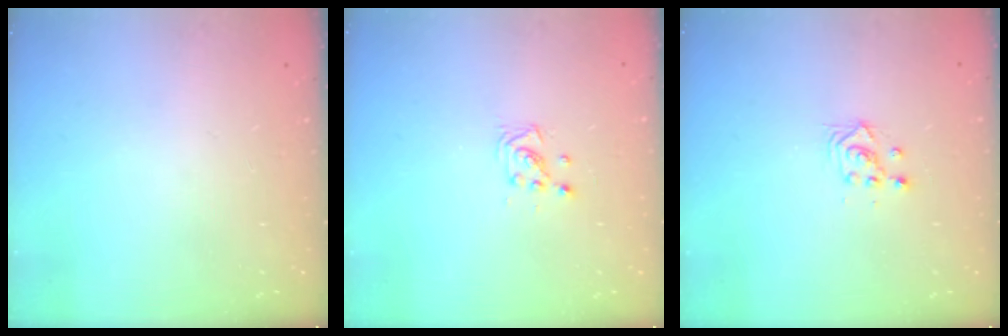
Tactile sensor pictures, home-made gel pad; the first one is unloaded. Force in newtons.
{"total": 2.9, "press": 2.9, "slide": 0.3}
{"total": 2.3, "press": 2.3, "slide": 0.1}